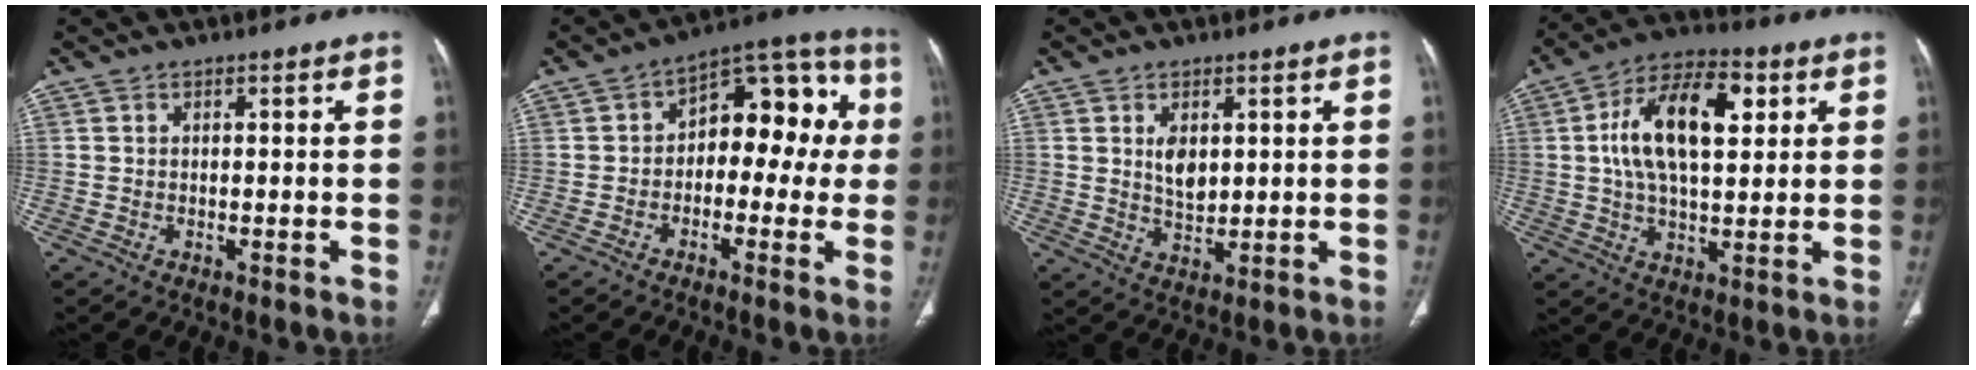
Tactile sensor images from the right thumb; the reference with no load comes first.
{"total": 13.8, "force": [0.4, 8.5, 10.9], "torque": [-0.086, 0.054, -0.010]}
{"total": 4.9, "force": [1.4, 2.9, 3.7], "torque": [-0.053, -0.014, 0.033]}
{"total": 16.1, "force": [3.9, 8.2, 13.4], "torque": [-0.223, 0.011, 0.063]}